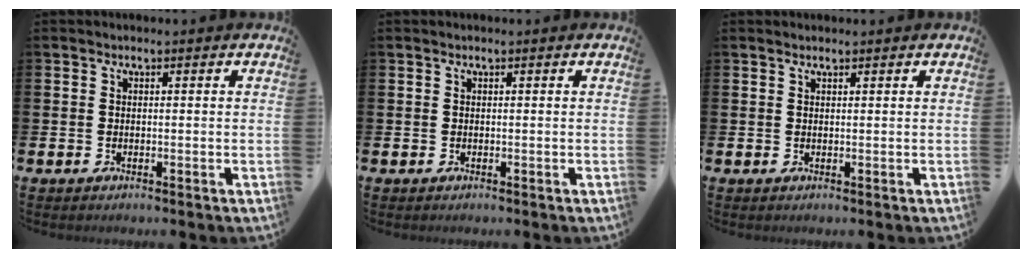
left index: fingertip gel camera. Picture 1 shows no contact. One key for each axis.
{"total": 0.0}
{"total": 0.8, "fx": 0.8, "fy": 0.1, "fz": 0.1, "tx": 0.009, "ty": -0.004, "tz": 0.011}